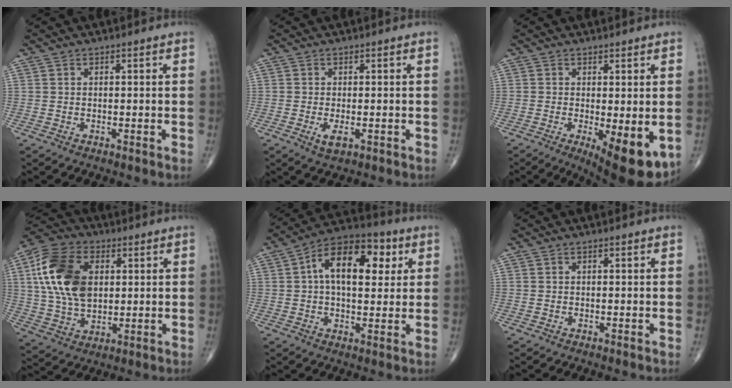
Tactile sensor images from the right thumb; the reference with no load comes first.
{"total": 2.7, "force": [-0.9, 1.2, 2.3], "torque": [-0.041, -0.005, -0.013]}
{"total": 10.1, "force": [-2.9, 3.3, 9.1], "torque": [-0.117, -0.022, -0.032]}
{"total": 17.2, "force": [3.5, 11.1, 12.7], "torque": [-0.237, 0.001, 0.063]}
{"total": 14.7, "force": [3.7, 8.1, 11.7], "torque": [-0.163, 0.016, 0.050]}
{"total": 0.0}